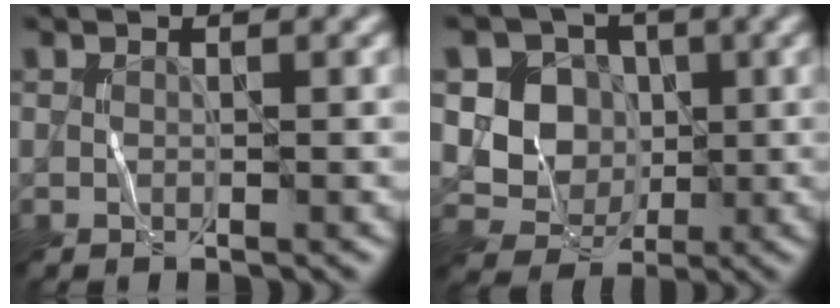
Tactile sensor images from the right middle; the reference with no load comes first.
{"total": 5.7, "force": [0.7, 5.2, 2.2], "torque": [-0.032, 0.000, 0.002]}